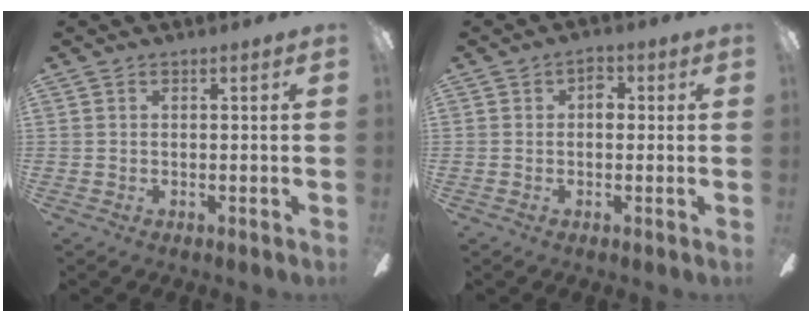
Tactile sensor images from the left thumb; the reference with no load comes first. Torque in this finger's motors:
{"motor_torque": [0.39, 0.29, 0.41, -0.05, 0.02]}